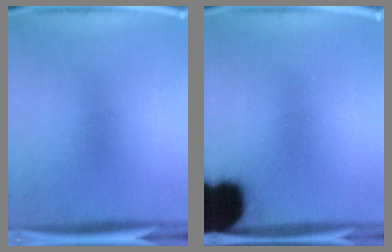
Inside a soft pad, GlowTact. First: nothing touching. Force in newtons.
{"total": 18.9}